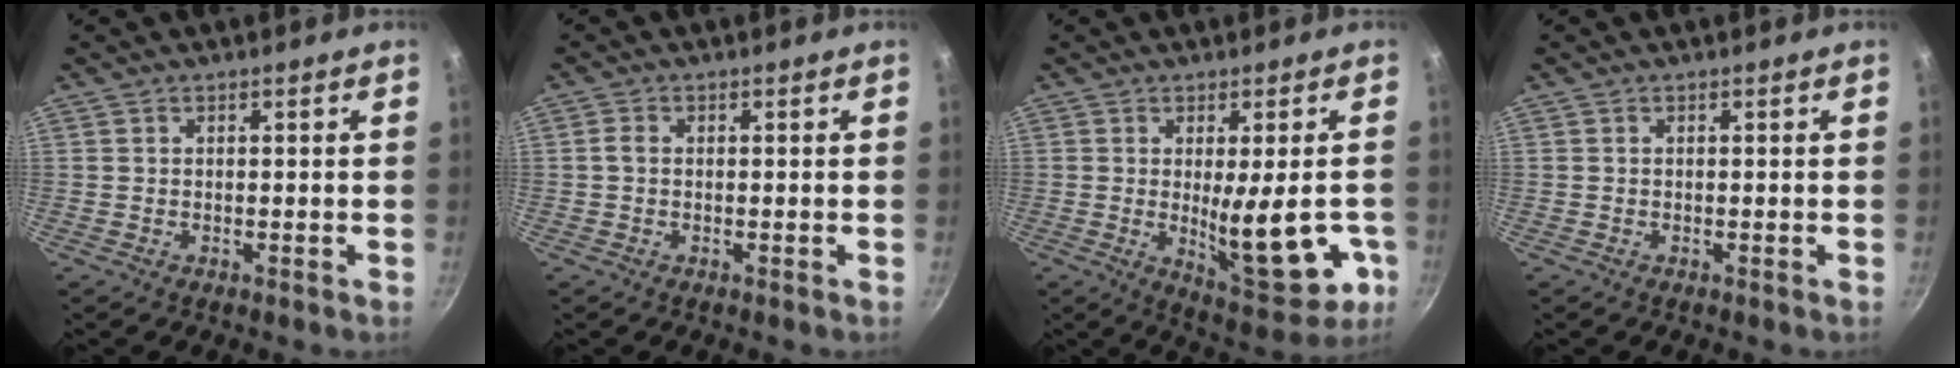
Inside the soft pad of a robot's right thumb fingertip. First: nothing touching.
{"total": 1.4, "force": [-0.1, 0.9, 1.0], "torque": [-0.018, 0.000, -0.003]}
{"total": 13.6, "force": [-2.5, 4.7, 12.5], "torque": [-0.149, -0.019, -0.019]}
{"total": 0.0}